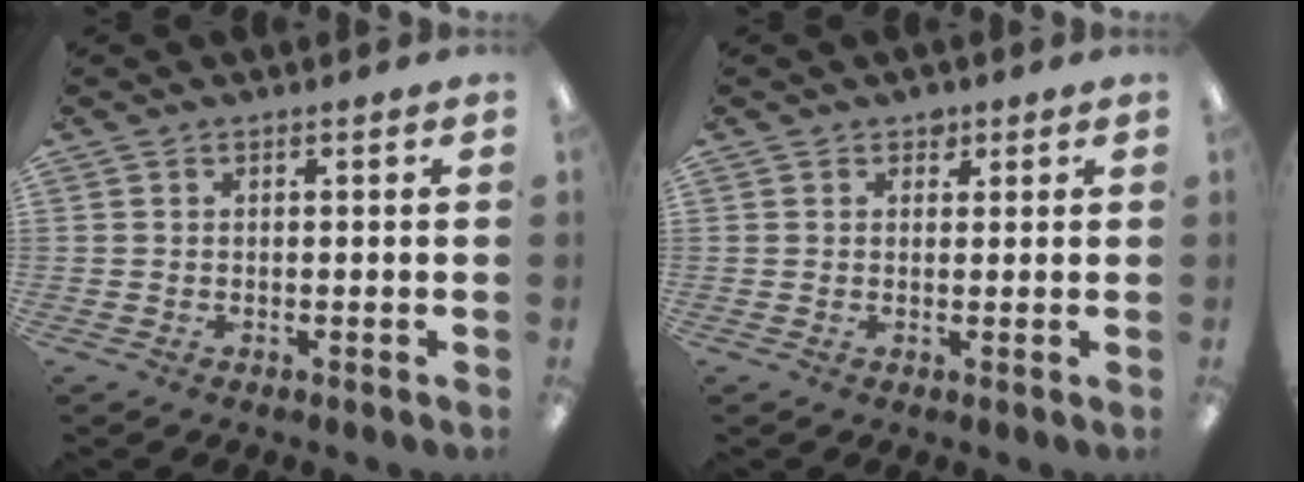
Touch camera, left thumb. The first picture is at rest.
{"total": 1.9, "force": [1.3, 1.3, 0.5], "torque": [0.005, -0.004, 0.020]}